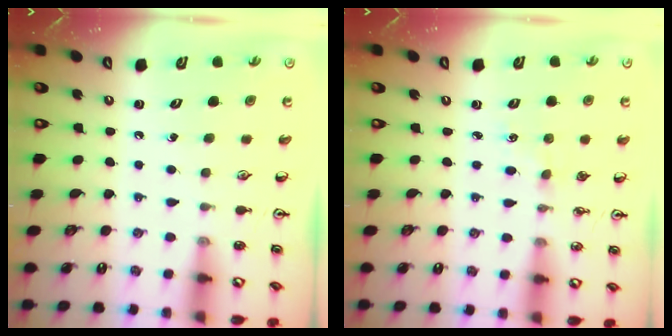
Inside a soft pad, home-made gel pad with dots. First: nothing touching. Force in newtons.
{"total": 1.8, "press": 1.8, "slide": 0.3}